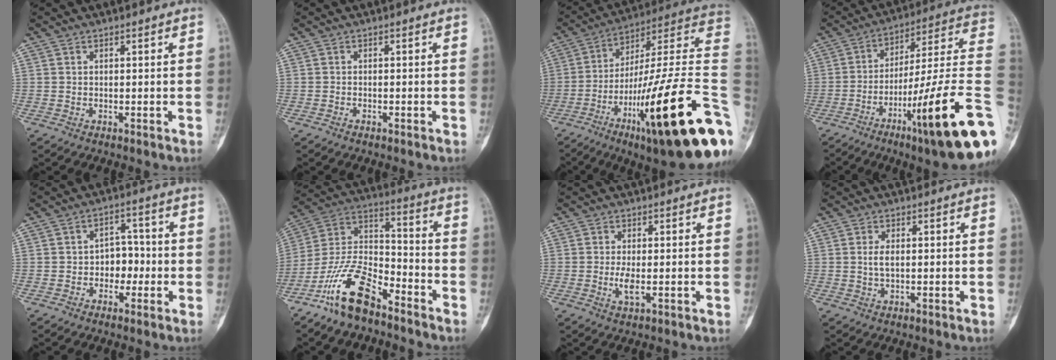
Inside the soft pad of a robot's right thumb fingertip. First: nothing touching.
{"total": 0.5, "force": [-0.4, 0.2, 0.3], "torque": [-0.010, 0.002, -0.008]}
{"total": 33.1, "force": [-10.1, 5.8, 31.0], "torque": [-0.391, 0.059, -0.164]}
{"total": 25.0, "force": [-8.1, 2.4, 23.5], "torque": [-0.306, 0.048, -0.121]}
{"total": 5.5, "force": [-1.2, 4.2, 3.4], "torque": [-0.016, 0.024, -0.026]}
{"total": 15.0, "force": [-10.3, 6.2, 9.0], "torque": [-0.169, 0.075, -0.202]}
{"total": 2.8, "force": [-0.4, 1.0, 2.6], "torque": [-0.063, -0.007, -0.007]}
{"total": 2.3, "force": [0.2, 1.1, 2.0], "torque": [-0.043, -0.002, 0.003]}